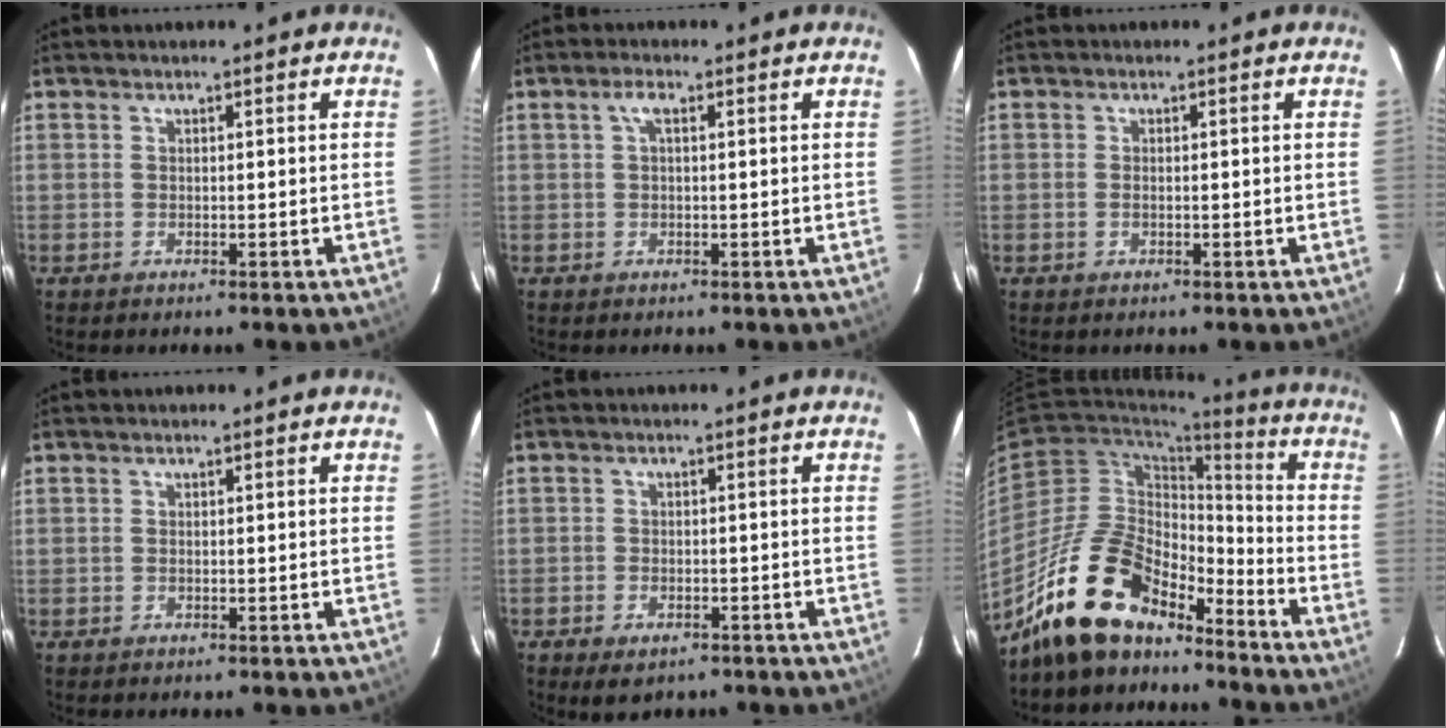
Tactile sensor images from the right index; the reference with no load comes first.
{"total": 1.8, "force": [0.5, 0.6, 1.7], "torque": [-0.035, 0.008, 0.008]}
{"total": 0.9, "force": [-0.4, 0.5, 0.6], "torque": [-0.014, 0.000, -0.007]}
{"total": 0.0}
{"total": 4.3, "force": [-2.7, 2.5, 2.2], "torque": [-0.049, -0.011, -0.039]}
{"total": 18.0, "force": [-14.3, 7.3, 8.2], "torque": [-0.157, 0.016, -0.248]}